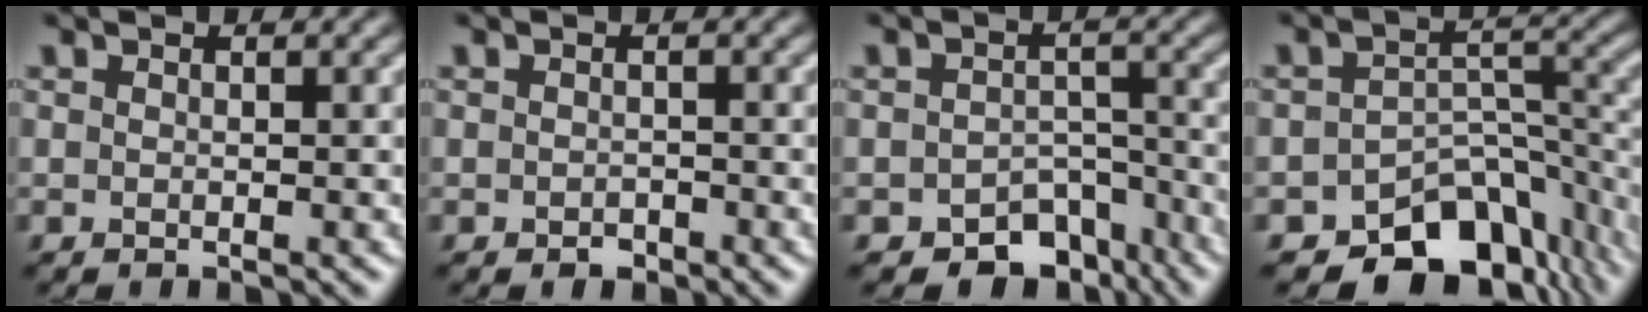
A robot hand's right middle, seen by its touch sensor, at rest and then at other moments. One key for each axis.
{"total": 0.9, "fx": -0.5, "fy": 0.6, "fz": 0.4, "tx": -0.005, "ty": -0.003, "tz": -0.009}
{"total": 5.6, "fx": -3.9, "fy": 3.3, "fz": 2.3, "tx": -0.016, "ty": -0.009, "tz": -0.056}
{"total": 10.0, "fx": -7.5, "fy": 5.0, "fz": 4.4, "tx": -0.046, "ty": -0.014, "tz": -0.119}